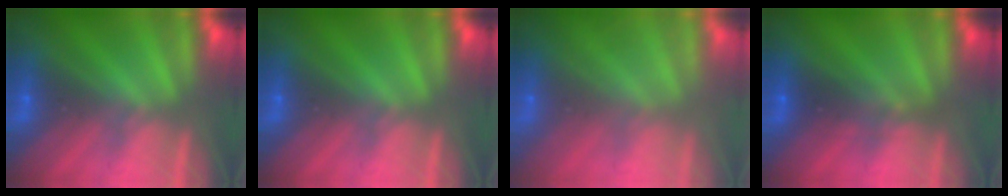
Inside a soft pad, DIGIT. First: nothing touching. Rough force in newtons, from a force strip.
{"total": 0.0}
{"total": 9.8}
{"total": 2.3}